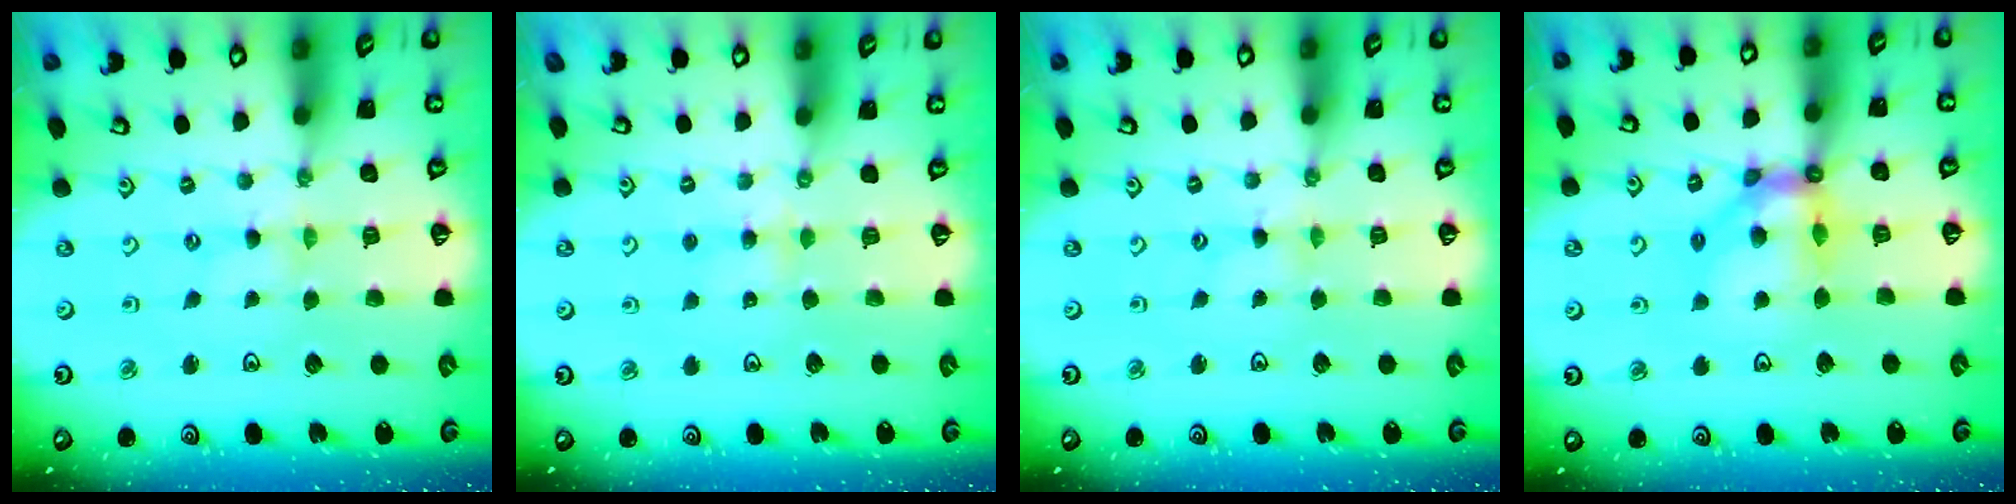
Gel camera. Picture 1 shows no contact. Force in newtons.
{"total": 3.4, "press": 3.3, "slide": 0.4}
{"total": 1.1, "press": 1.1, "slide": 0.2}
{"total": 10.4, "press": 10.4, "slide": 1.2}